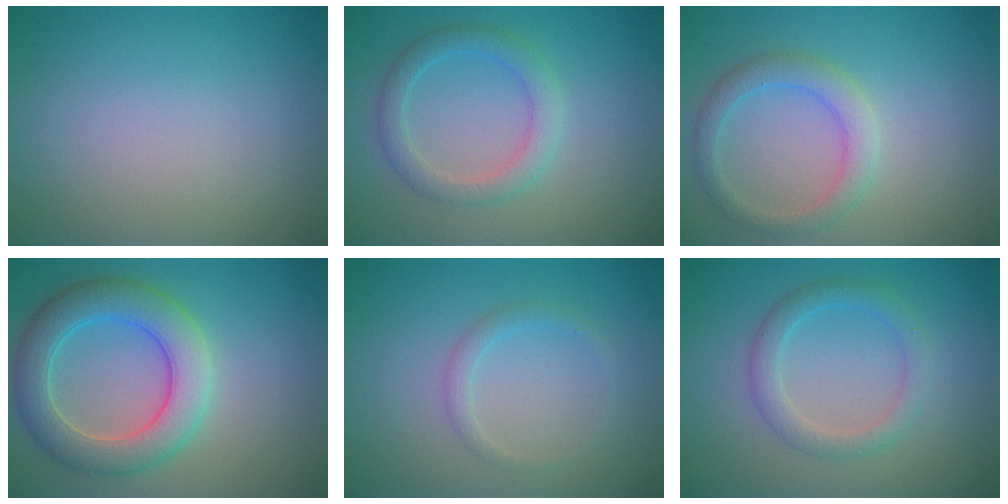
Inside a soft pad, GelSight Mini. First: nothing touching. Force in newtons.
{"total": 2.9, "press": 2.9, "slide": 0.1}
{"total": 2.9, "press": 2.9, "slide": 0.1}
{"total": 6.4, "press": 6.4, "slide": 0.4}
{"total": 1.3, "press": 1.3, "slide": 0.0}
{"total": 2.7, "press": 2.6, "slide": 0.1}